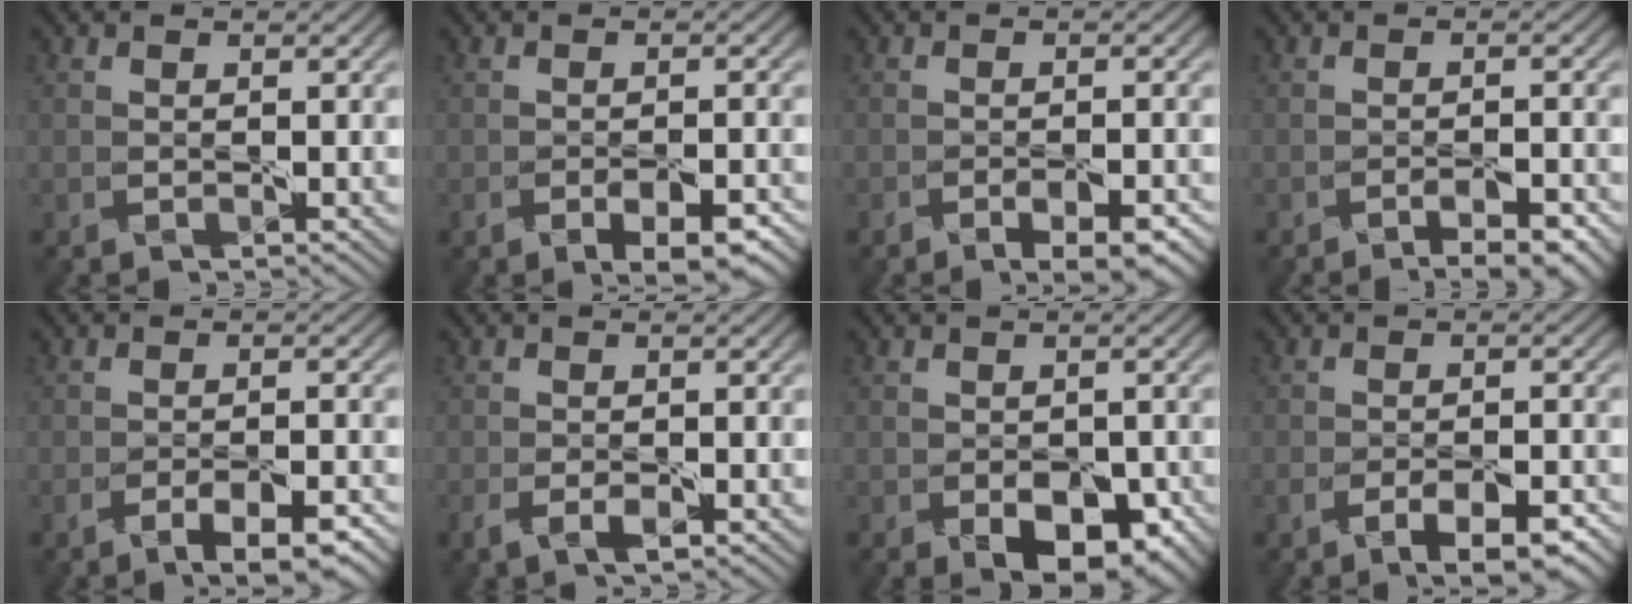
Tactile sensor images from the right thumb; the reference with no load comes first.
{"total": 4.8, "force": [-2.9, 1.7, 3.4], "torque": [-0.043, -0.005, -0.036]}
{"total": 4.4, "force": [-3.1, 1.1, 2.9], "torque": [-0.030, 0.001, -0.043]}
{"total": 3.8, "force": [-3.0, 0.3, 2.2], "torque": [-0.022, 0.004, -0.042]}
{"total": 4.7, "force": [-3.3, 1.0, 3.3], "torque": [-0.039, 0.002, -0.047]}
{"total": 2.2, "force": [-1.3, 0.8, 1.6], "torque": [-0.028, 0.000, -0.024]}
{"total": 5.8, "force": [-2.8, 3.2, 3.9], "torque": [-0.056, -0.014, -0.028]}
{"total": 5.4, "force": [-3.6, 1.6, 3.8], "torque": [-0.047, 0.001, -0.052]}